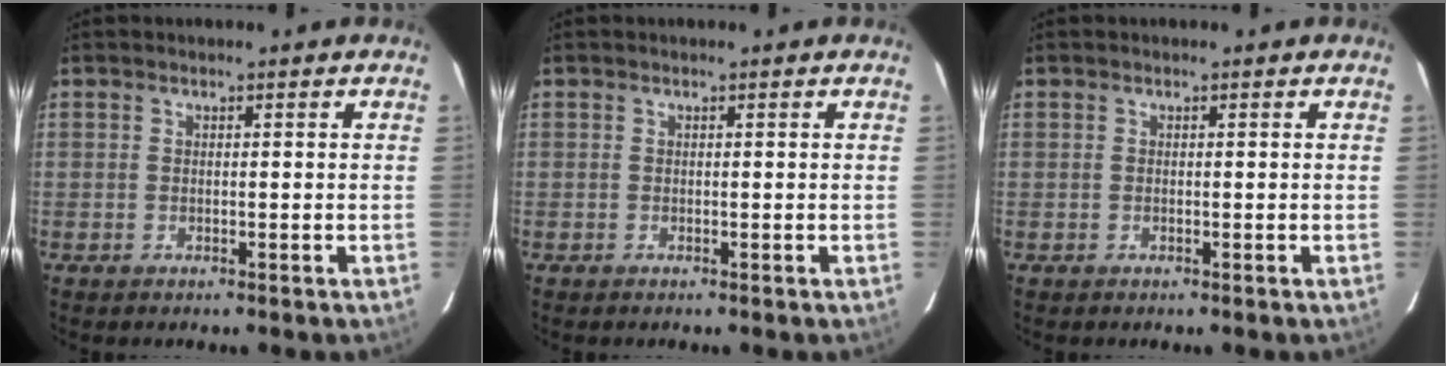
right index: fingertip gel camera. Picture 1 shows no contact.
{"total": 0.0}
{"total": 0.0}